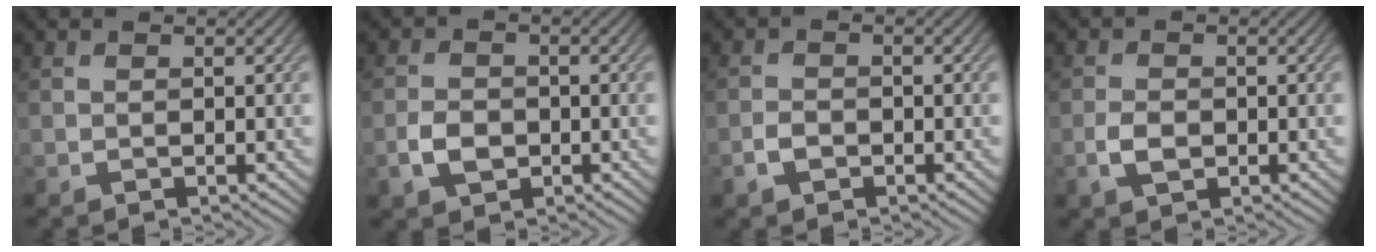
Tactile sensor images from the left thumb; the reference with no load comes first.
{"total": 3.4, "force": [-1.2, 2.5, 2.1], "torque": [-0.047, -0.003, -0.027]}
{"total": 2.1, "force": [-1.1, 1.4, 1.1], "torque": [-0.024, 0.000, -0.025]}
{"total": 2.6, "force": [-0.8, 1.7, 1.8], "torque": [-0.039, -0.002, -0.017]}